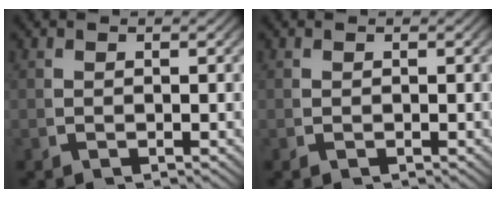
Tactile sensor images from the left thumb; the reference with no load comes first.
{"total": 0.0}